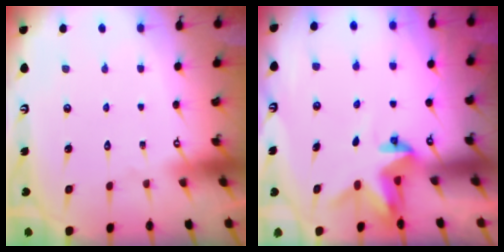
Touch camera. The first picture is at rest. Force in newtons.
{"total": 3.3, "press": 3.3, "slide": 0.2}